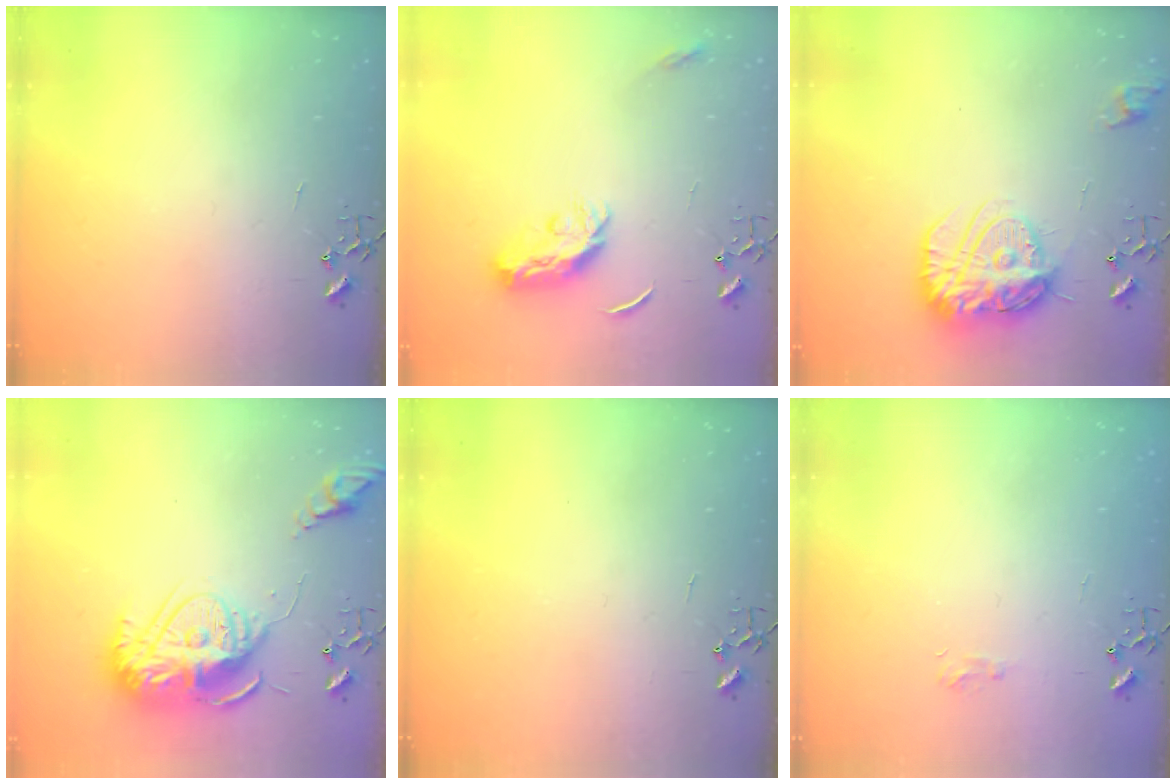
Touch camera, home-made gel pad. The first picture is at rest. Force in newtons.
{"total": 9.9, "press": 9.9, "slide": 0.3}
{"total": 16.5, "press": 16.5, "slide": 1.6}
{"total": 17.0, "press": 16.9, "slide": 1.5}
{"total": 0.0}
{"total": 5.6, "press": 5.6, "slide": 0.7}